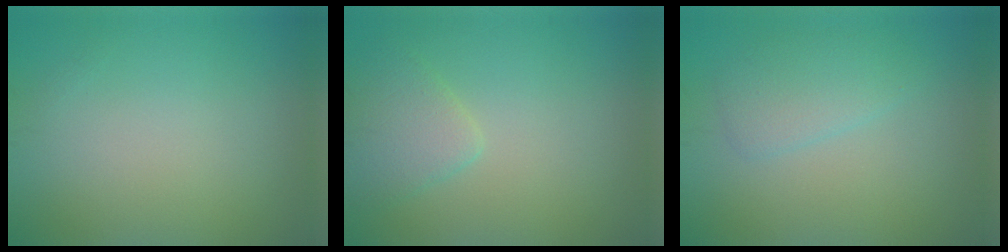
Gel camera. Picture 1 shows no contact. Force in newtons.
{"total": 2.7, "press": 2.7, "slide": 0.3}
{"total": 2.6, "press": 2.6, "slide": 0.1}